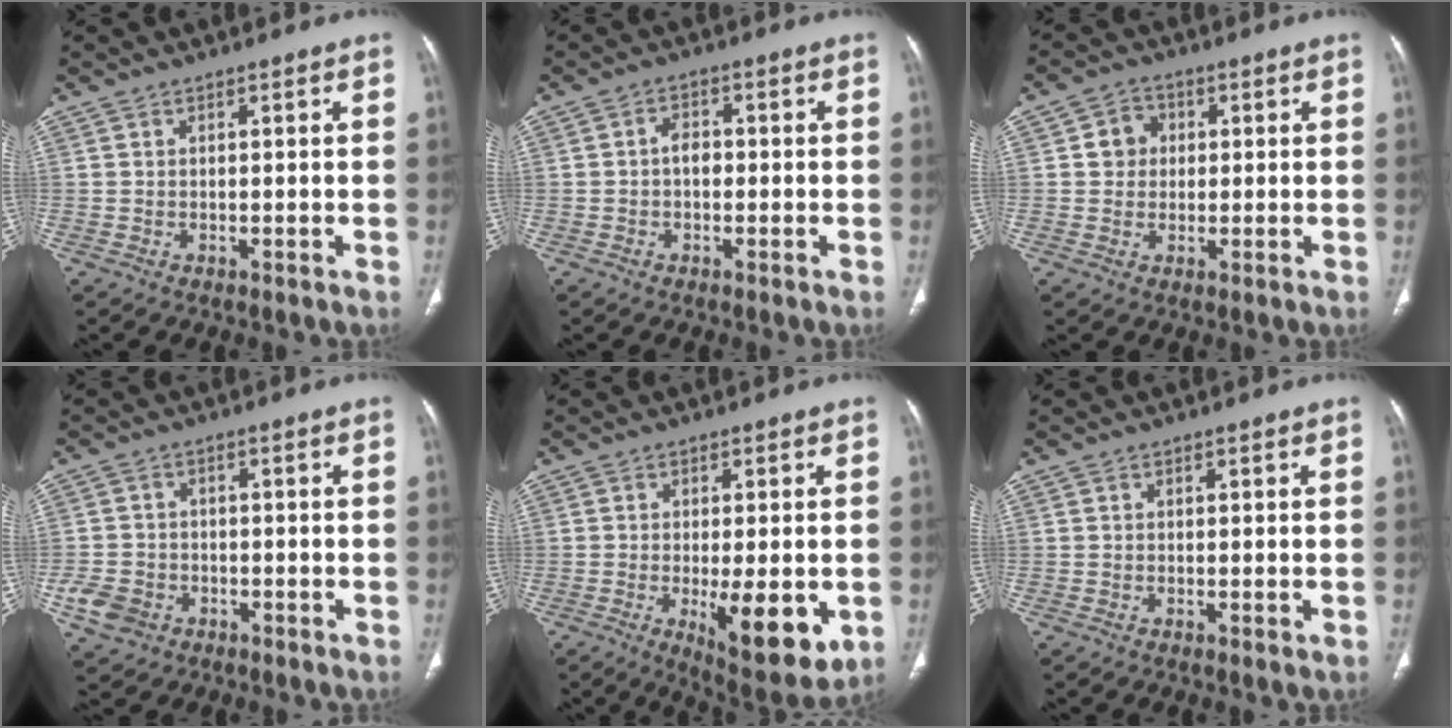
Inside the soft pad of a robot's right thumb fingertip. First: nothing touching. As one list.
[{"total": 2.8, "force": [-0.4, 2.0, 1.9], "torque": [-0.018, 0.012, -0.013]}, {"total": 4.7, "force": [0.7, 4.3, 1.8], "torque": [-0.006, 0.005, 0.006]}, {"total": 5.4, "force": [-2.4, 4.3, 2.1], "torque": [-0.035, 0.014, -0.040]}, {"total": 12.7, "force": [-3.1, 4.4, 11.5], "torque": [-0.153, -0.024, -0.037]}, {"total": 0.6, "force": [-0.1, 0.1, 0.6], "torque": [-0.016, -0.004, -0.004]}]